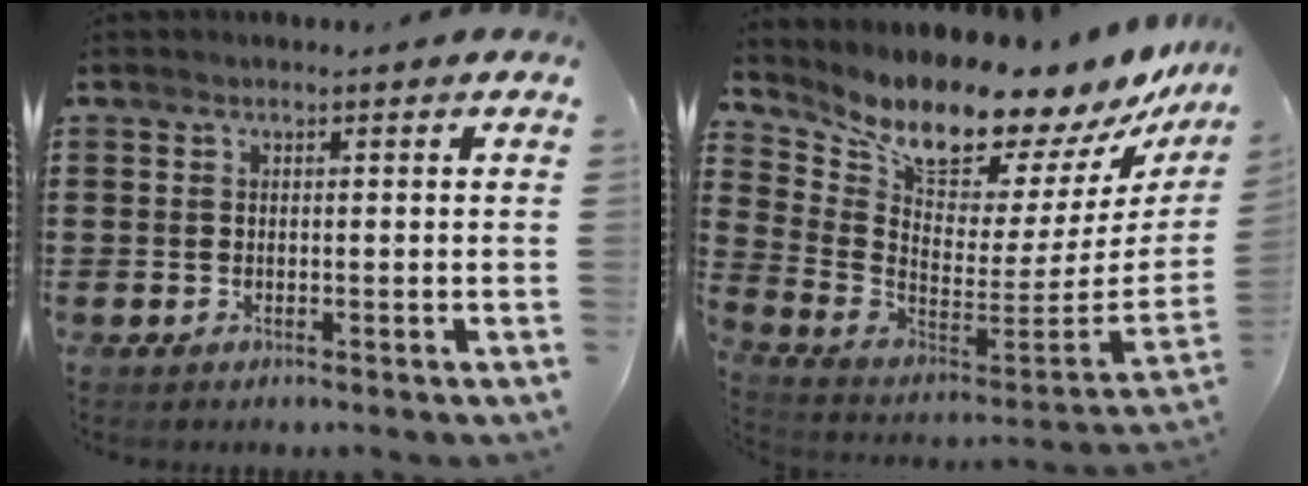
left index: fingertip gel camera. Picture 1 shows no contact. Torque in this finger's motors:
{"motor_torque": [1.62, -0.52, 1.05, 0.21]}